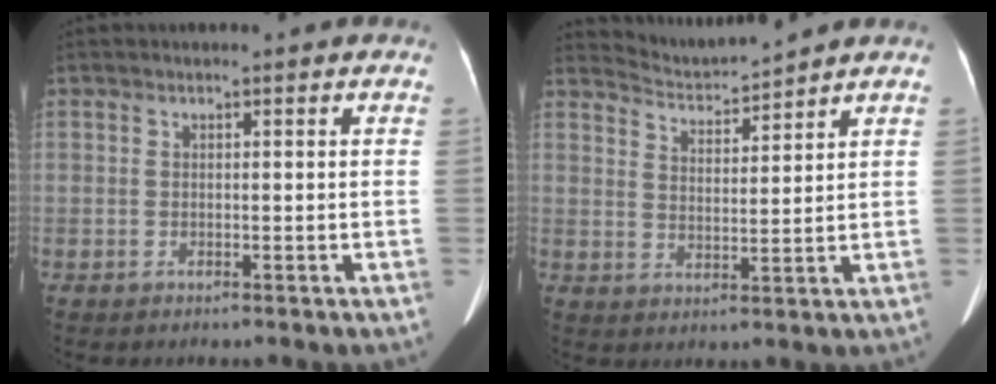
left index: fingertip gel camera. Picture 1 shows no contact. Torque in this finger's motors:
{"motor_torque": [-0.07, -0.26, -0.08, -0.05]}